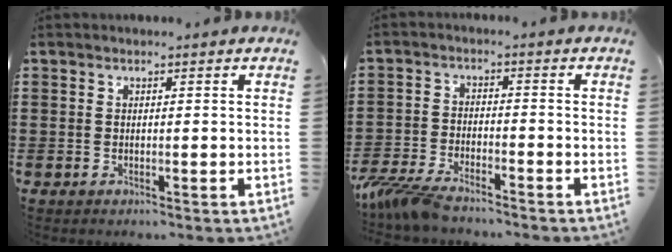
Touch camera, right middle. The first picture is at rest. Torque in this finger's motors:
{"motor_torque": [2.14, 0.00, 0.48, 0.20]}